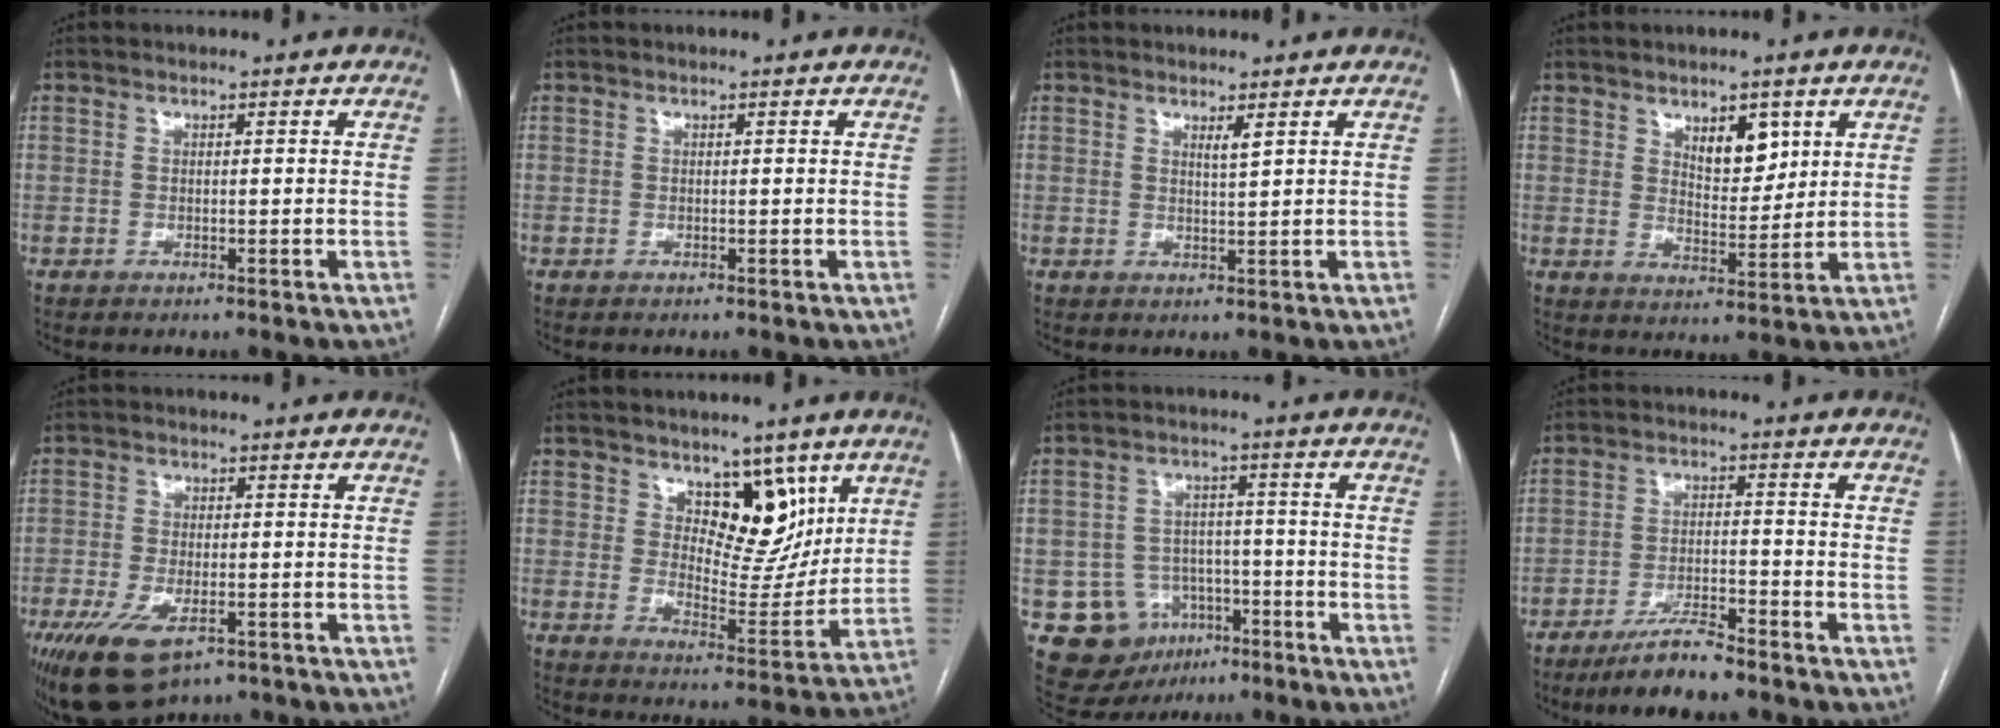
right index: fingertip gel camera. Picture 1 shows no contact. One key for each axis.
{"total": 0.0}
{"total": 1.4, "fx": 1.0, "fy": -0.2, "fz": 1.0, "tx": -0.019, "ty": -0.008, "tz": 0.018}
{"total": 6.0, "fx": 3.1, "fy": 2.9, "fz": 4.2, "tx": -0.065, "ty": -0.003, "tz": 0.054}
{"total": 9.4, "fx": -5.4, "fy": 4.1, "fz": 6.6, "tx": -0.124, "ty": -0.015, "tz": -0.085}
{"total": 9.5, "fx": 5.5, "fy": 5.4, "fz": 5.6, "tx": -0.067, "ty": -0.009, "tz": 0.096}
{"total": 10.1, "fx": -4.5, "fy": 8.6, "fz": 3.0, "tx": -0.052, "ty": 0.021, "tz": -0.056}
{"total": 7.2, "fx": -6.0, "fy": 0.7, "fz": 4.0, "tx": -0.073, "ty": -0.017, "tz": -0.108}